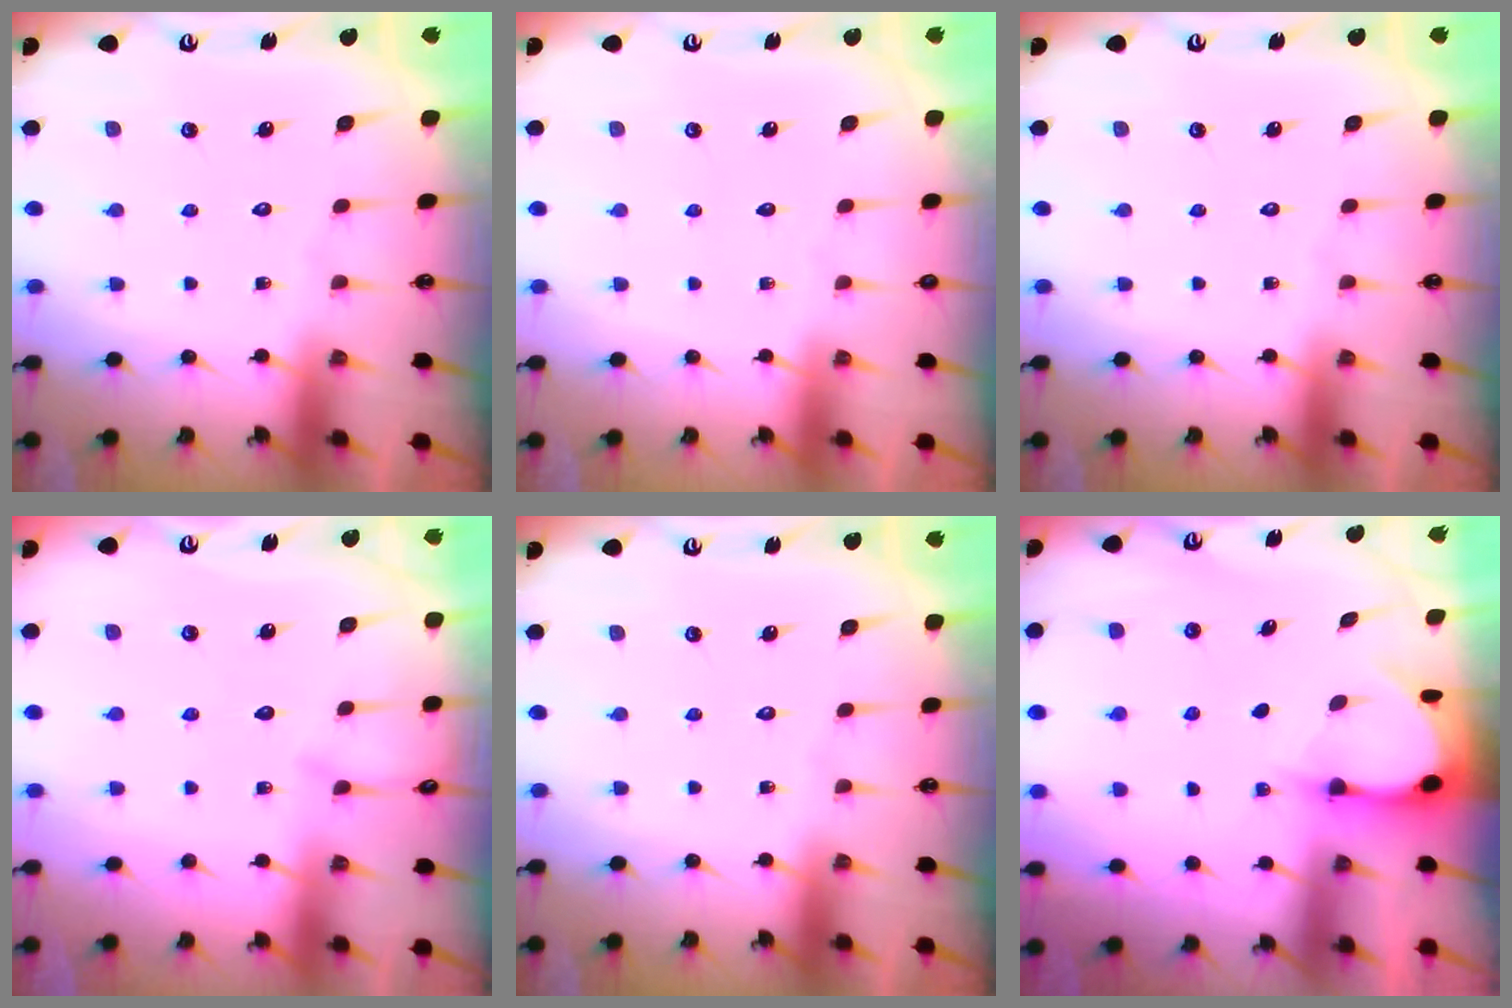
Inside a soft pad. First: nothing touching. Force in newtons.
{"total": 0.0}
{"total": 0.0}
{"total": 6.3, "press": 6.3, "slide": 0.5}
{"total": 0.0}
{"total": 3.2, "press": 3.2, "slide": 0.4}